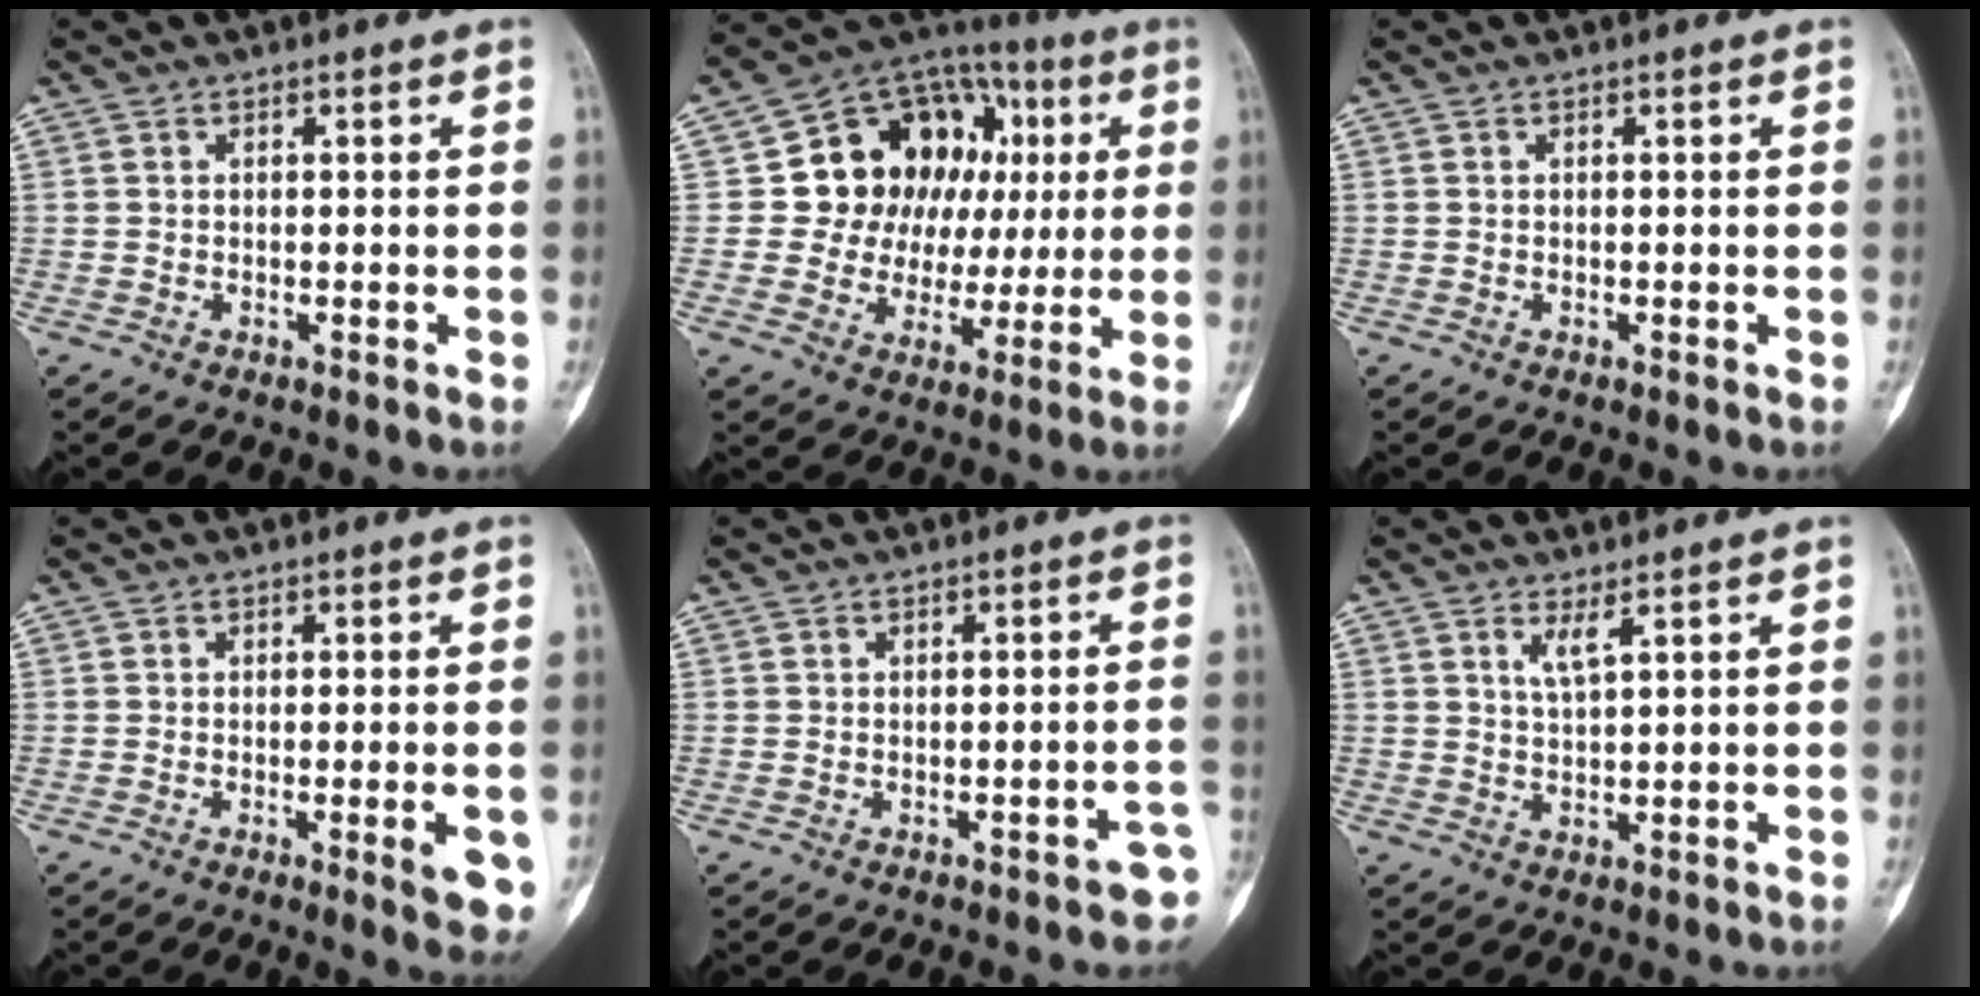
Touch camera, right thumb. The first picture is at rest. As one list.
[{"total": 19.8, "force": [3.7, 15.6, 11.6], "torque": [-0.102, 0.036, 0.068]}, {"total": 0.0}, {"total": 6.3, "force": [-1.8, 1.4, 5.8], "torque": [-0.065, -0.007, -0.019]}, {"total": 3.7, "force": [-2.2, 1.4, 2.6], "torque": [-0.015, 0.022, -0.022]}, {"total": 2.4, "force": [1.5, 0.2, 1.9], "torque": [-0.038, -0.016, 0.033]}]